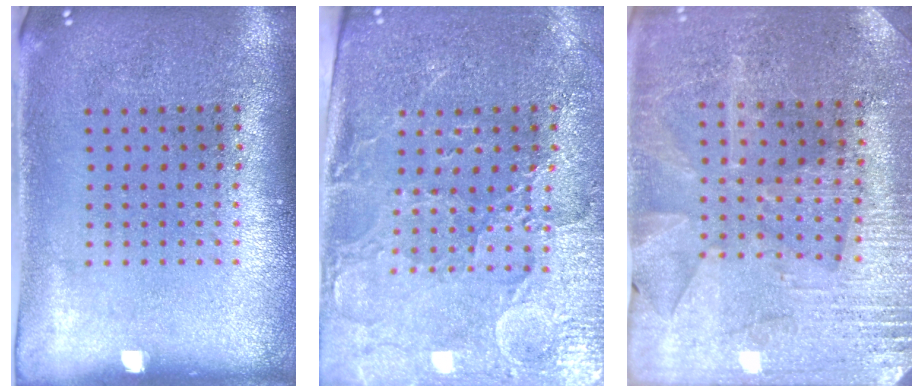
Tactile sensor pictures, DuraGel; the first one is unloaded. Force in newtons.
{"total": 3.5, "press": 3.3, "slide": 1.1}
{"total": 2.9, "press": 2.8, "slide": 0.5}